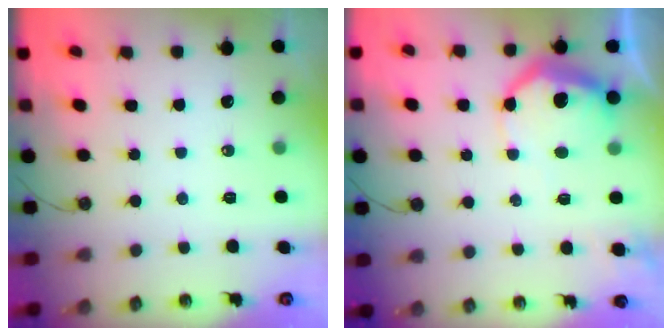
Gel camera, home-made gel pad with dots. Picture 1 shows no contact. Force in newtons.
{"total": 11.8, "press": 11.7, "slide": 1.0}